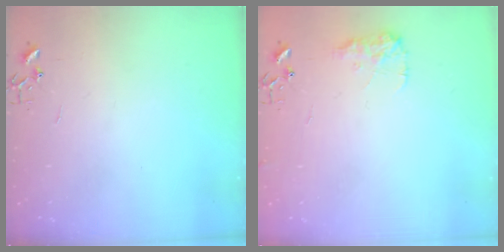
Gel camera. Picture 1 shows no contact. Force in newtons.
{"total": 8.7, "press": 8.6, "slide": 0.5}